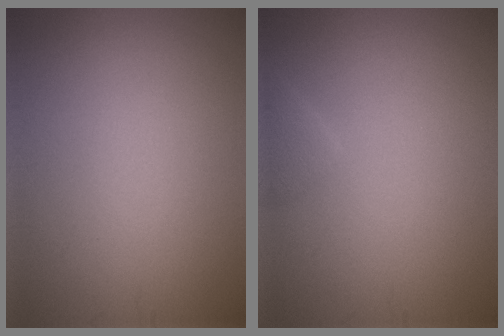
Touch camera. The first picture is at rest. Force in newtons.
{"total": 1.0, "press": 1.0, "slide": 0.1}